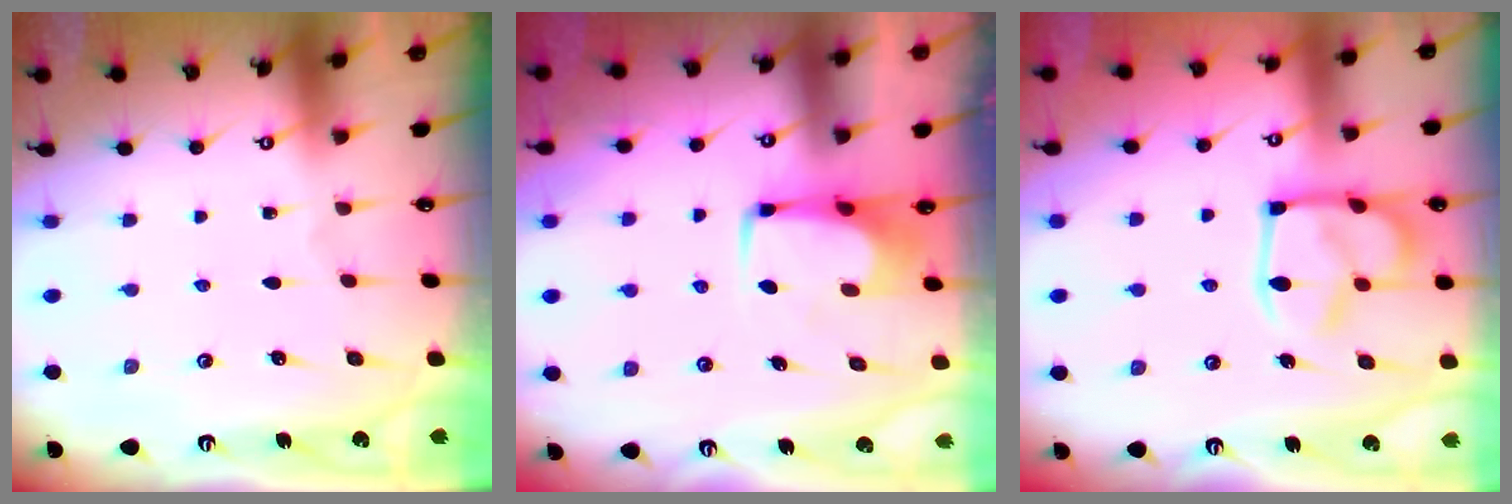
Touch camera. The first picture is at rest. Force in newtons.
{"total": 0.0}
{"total": 9.0, "press": 8.9, "slide": 1.2}